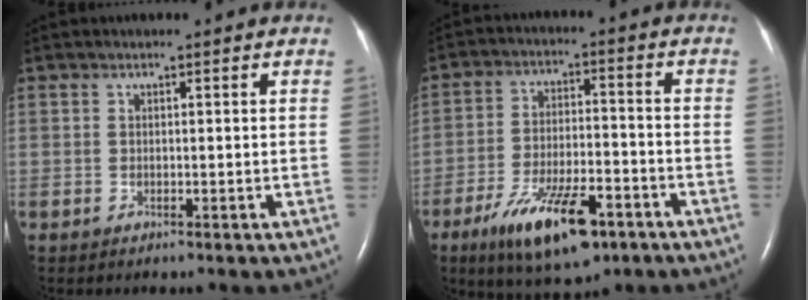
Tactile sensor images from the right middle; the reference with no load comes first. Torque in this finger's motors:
{"motor_torque": [1.35, -0.79, 0.36, 0.21]}